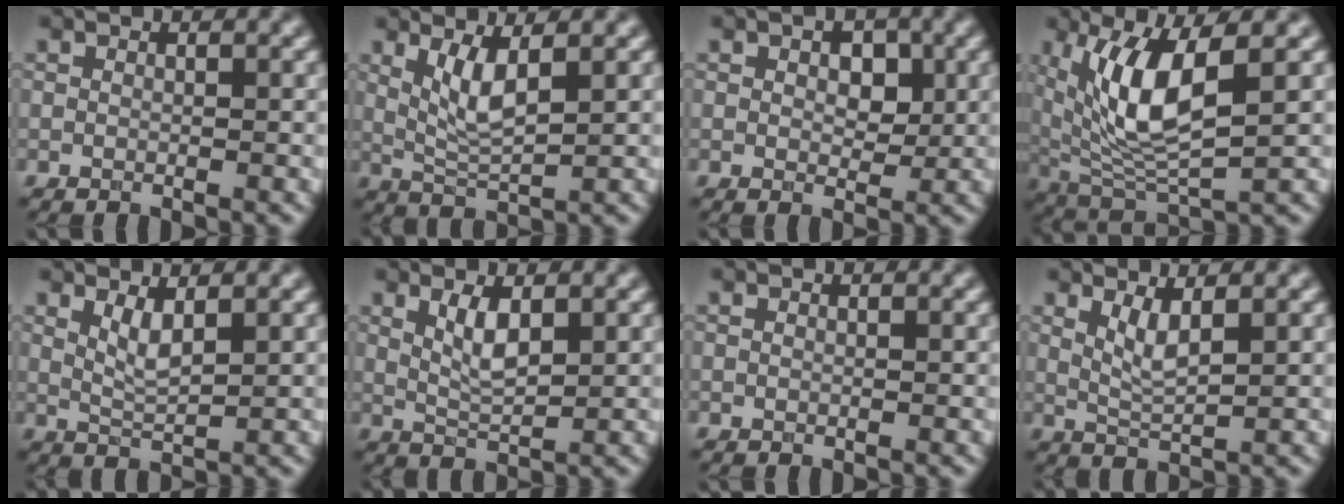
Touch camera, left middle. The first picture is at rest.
{"total": 3.0, "force": [1.0, 0.5, 2.7], "torque": [-0.070, -0.007, 0.036]}
{"total": 2.1, "force": [0.5, 1.3, 1.6], "torque": [-0.026, 0.001, 0.018]}
{"total": 7.5, "force": [2.0, 2.4, 6.9], "torque": [-0.159, -0.012, 0.054]}
{"total": 1.8, "force": [1.0, 0.3, 1.5], "torque": [-0.035, -0.007, 0.032]}
{"total": 2.2, "force": [1.0, 0.5, 2.0], "torque": [-0.047, -0.004, 0.032]}
{"total": 0.0}
{"total": 2.1, "force": [1.1, 0.4, 1.8], "torque": [-0.041, -0.007, 0.034]}